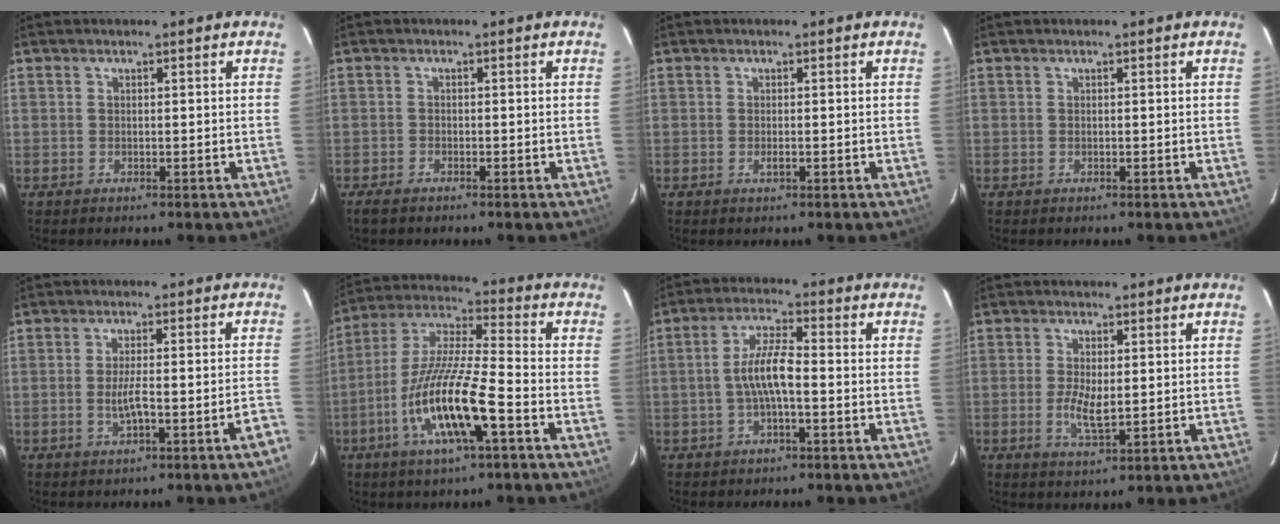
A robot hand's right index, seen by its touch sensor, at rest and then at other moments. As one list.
[{"total": 1.9, "force": [-1.6, 0.6, 0.8], "torque": [-0.025, -0.005, -0.033]}, {"total": 0.8, "force": [-0.3, 0.1, 0.7], "torque": [-0.012, -0.002, -0.005]}, {"total": 0.0}, {"total": 6.0, "force": [-3.1, -0.5, 5.1], "torque": [-0.081, -0.008, -0.045]}, {"total": 15.4, "force": [-6.5, 2.1, 13.9], "torque": [-0.281, -0.013, -0.130]}, {"total": 6.5, "force": [-1.5, 1.4, 6.1], "torque": [-0.125, 0.011, -0.027]}, {"total": 4.7, "force": [-0.5, 1.8, 4.3], "torque": [-0.087, -0.010, -0.009]}]